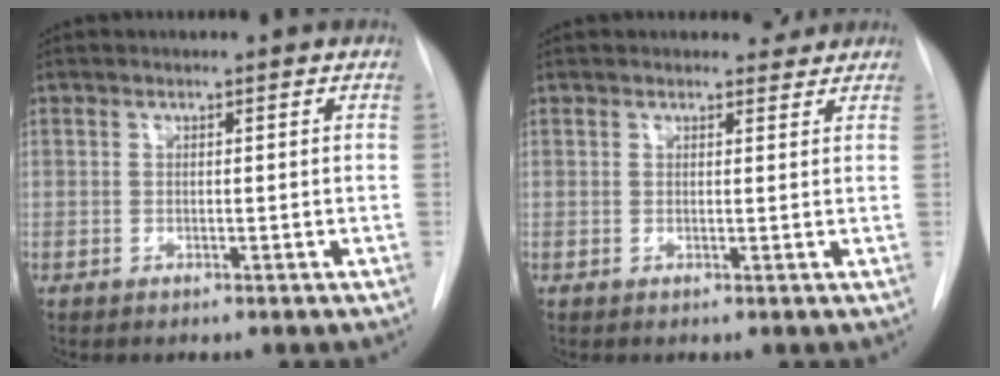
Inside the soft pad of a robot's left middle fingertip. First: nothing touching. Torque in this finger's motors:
{"motor_torque": [0.05, -0.07, -0.02, 0.00]}